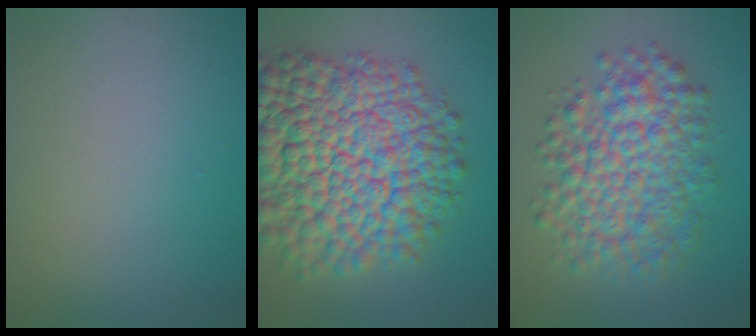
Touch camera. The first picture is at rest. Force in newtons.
{"total": 15.3, "press": 15.3, "slide": 0.7}
{"total": 7.4, "press": 7.4, "slide": 0.1}